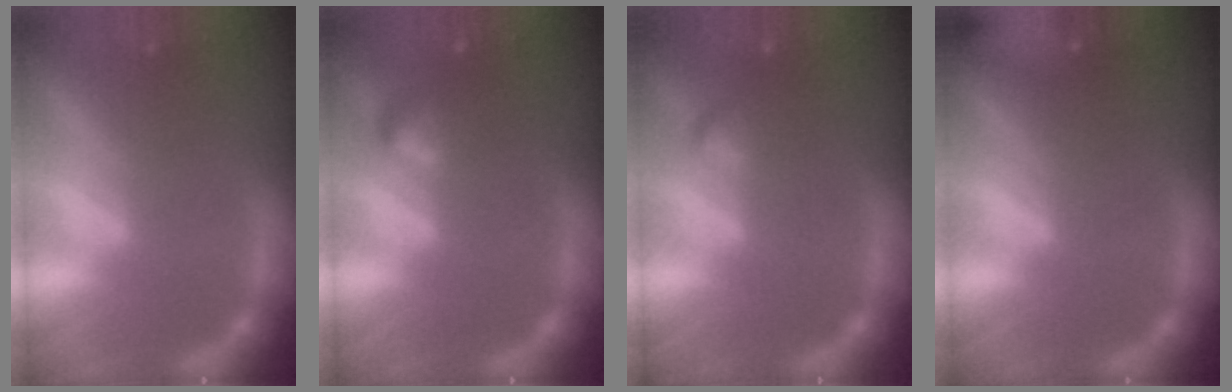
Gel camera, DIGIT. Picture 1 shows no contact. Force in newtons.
{"total": 1.4}
{"total": 0.9}
{"total": 6.0}